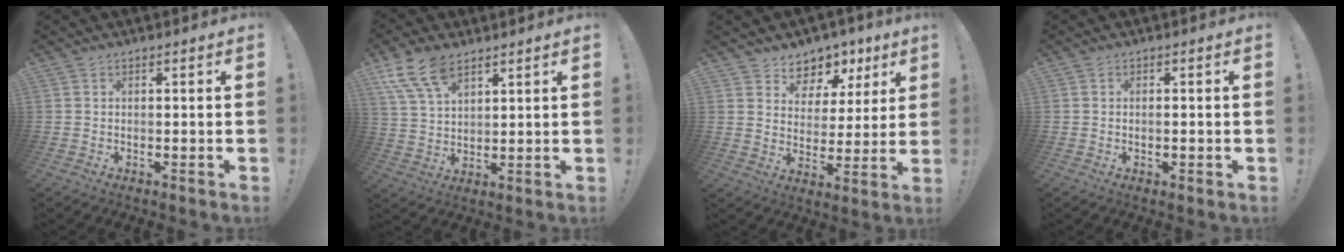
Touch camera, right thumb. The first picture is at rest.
{"total": 10.6, "force": [7.0, 5.1, 6.1], "torque": [-0.125, -0.020, 0.136]}
{"total": 7.0, "force": [4.7, 5.1, 1.2], "torque": [-0.015, -0.044, 0.088]}
{"total": 1.1, "force": [-0.5, 0.2, 0.9], "torque": [-0.014, -0.001, -0.010]}